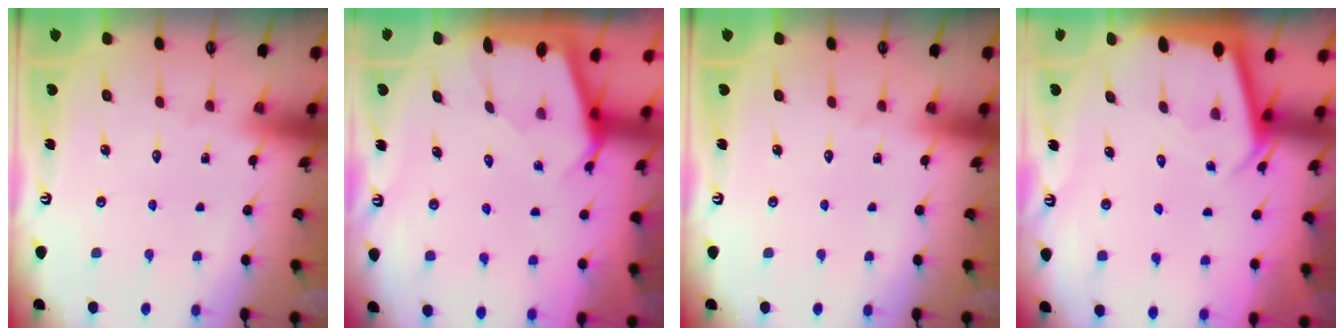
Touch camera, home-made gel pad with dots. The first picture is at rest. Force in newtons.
{"total": 2.1, "press": 2.1, "slide": 0.1}
{"total": 0.0}
{"total": 2.0, "press": 2.0, "slide": 0.1}